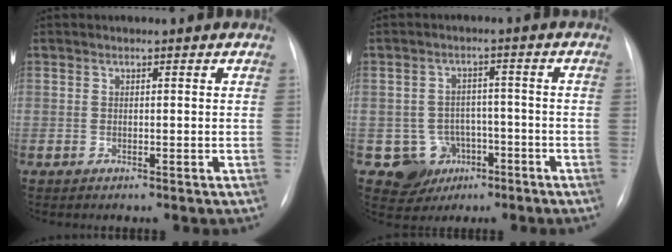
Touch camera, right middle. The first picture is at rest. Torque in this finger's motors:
{"motor_torque": [0.08, -0.06, 0.00, -0.01]}